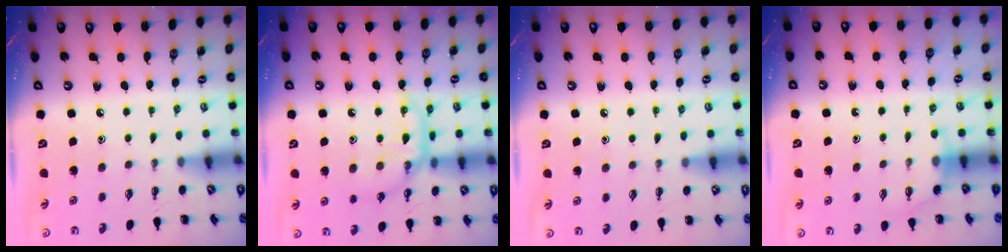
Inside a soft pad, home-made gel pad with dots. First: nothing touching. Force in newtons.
{"total": 12.9, "press": 12.9, "slide": 1.3}
{"total": 6.2, "press": 5.8, "slide": 2.3}
{"total": 3.8, "press": 3.7, "slide": 1.1}